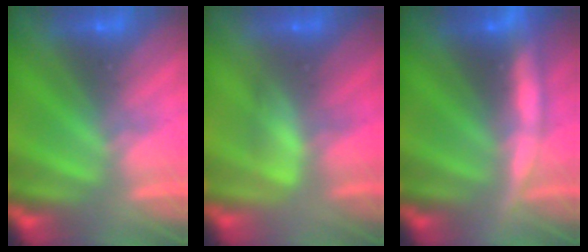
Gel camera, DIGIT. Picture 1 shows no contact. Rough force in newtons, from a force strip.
{"total": 2.6}
{"total": 8.3}